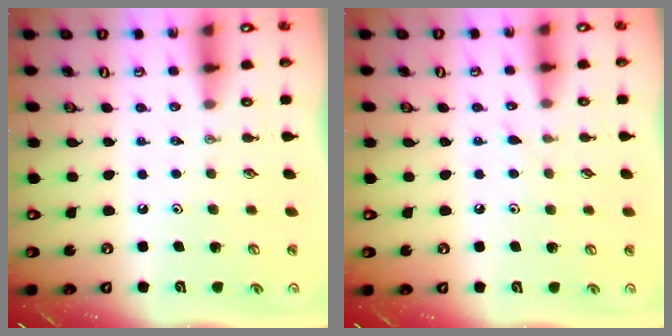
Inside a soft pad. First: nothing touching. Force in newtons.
{"total": 4.2, "press": 4.2, "slide": 0.5}